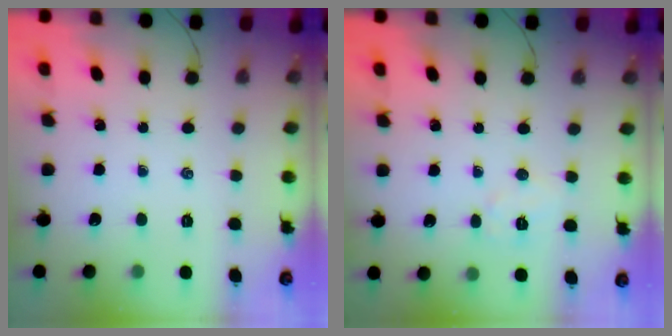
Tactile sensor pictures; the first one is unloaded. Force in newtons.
{"total": 5.4, "press": 5.3, "slide": 1.0}